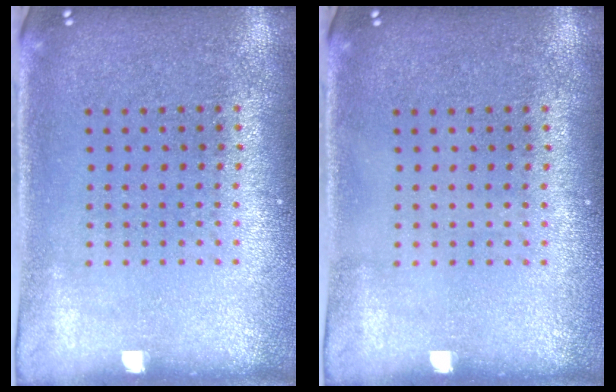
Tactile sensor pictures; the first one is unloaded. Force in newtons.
{"total": 0.0}